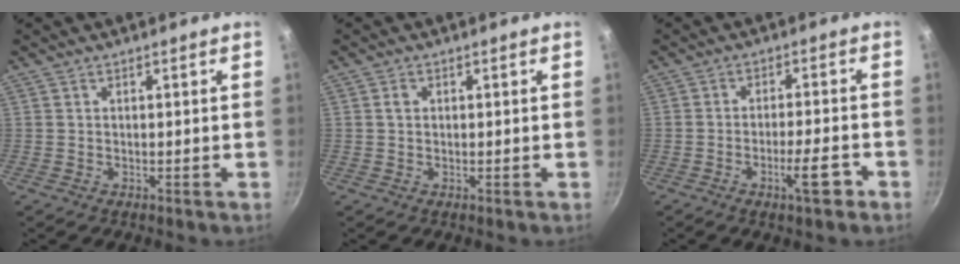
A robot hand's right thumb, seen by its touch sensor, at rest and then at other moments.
{"total": 1.3, "force": [0.3, 1.1, 0.7], "torque": [-0.009, 0.004, 0.004]}
{"total": 6.7, "force": [-3.3, 1.5, 5.6], "torque": [-0.075, 0.021, -0.051]}